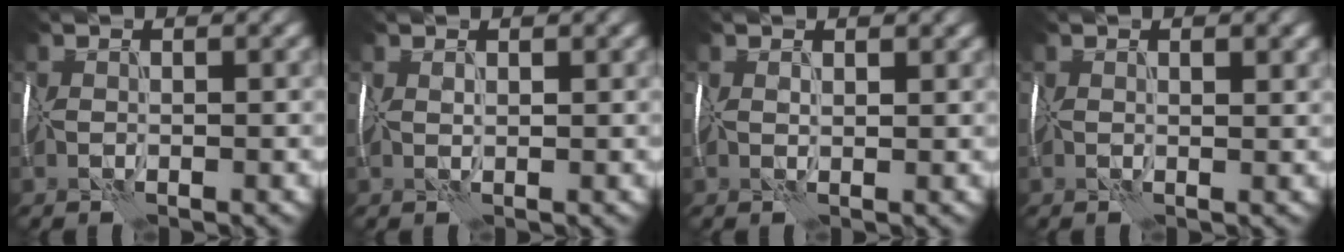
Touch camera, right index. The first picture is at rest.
{"total": 0.7, "force": [0.5, 0.2, 0.4], "torque": [-0.011, 0.002, 0.010]}
{"total": 1.1, "force": [0.7, 0.5, 0.7], "torque": [-0.008, 0.002, 0.016]}
{"total": 1.7, "force": [0.9, 0.4, 1.4], "torque": [-0.016, 0.003, 0.016]}